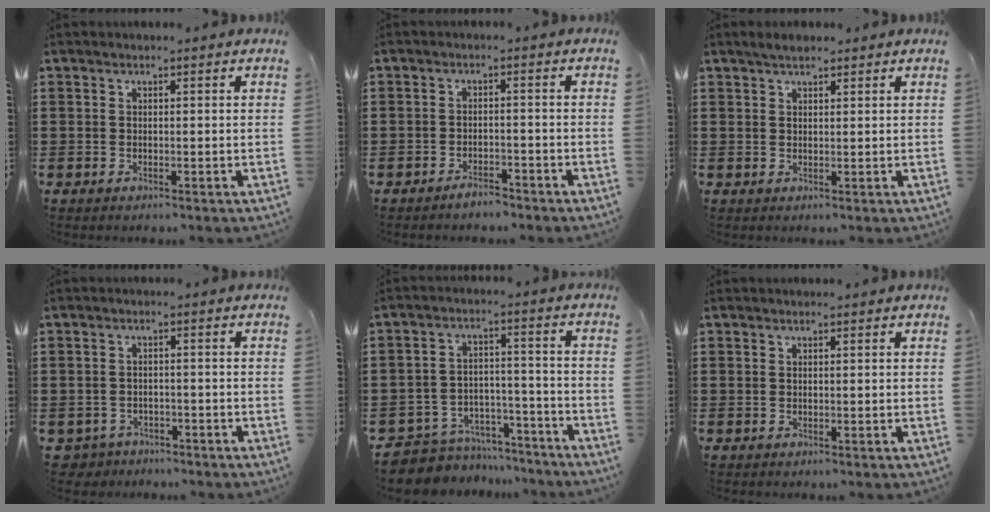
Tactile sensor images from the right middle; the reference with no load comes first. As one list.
[{"total": 2.3, "force": [-2.2, 0.4, 0.6], "torque": [-0.015, 0.001, -0.043]}, {"total": 1.7, "force": [1.5, 0.6, 0.5], "torque": [-0.014, 0.004, 0.029]}, {"total": 2.4, "force": [-2.3, 0.6, -0.2], "torque": [-0.016, -0.007, -0.055]}, {"total": 6.4, "force": [-6.2, 1.4, 0.2], "torque": [-0.010, 0.014, -0.126]}, {"total": 0.0}]